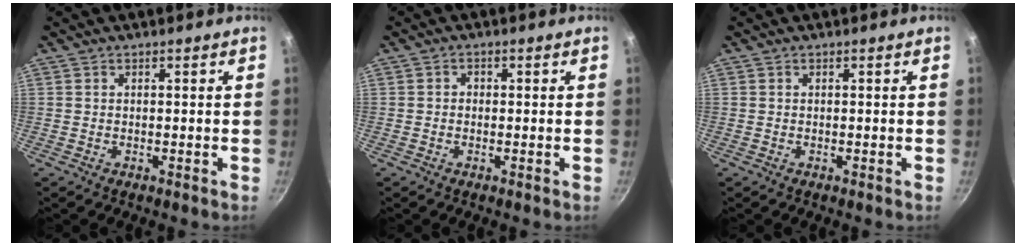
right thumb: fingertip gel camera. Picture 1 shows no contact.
{"total": 1.2, "force": [-0.1, 1.1, 0.5], "torque": [-0.006, 0.005, -0.004]}
{"total": 0.0}